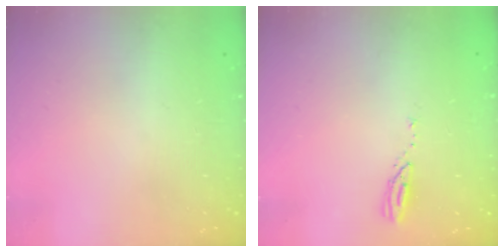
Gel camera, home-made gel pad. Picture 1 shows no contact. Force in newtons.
{"total": 3.6, "press": 3.6, "slide": 0.3}